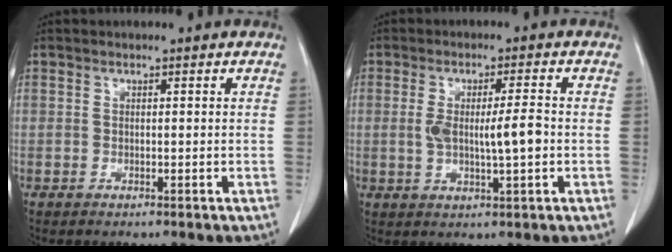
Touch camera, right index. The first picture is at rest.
{"total": 6.1, "force": [-0.3, 0.8, 6.1], "torque": [-0.107, 0.002, -0.001]}